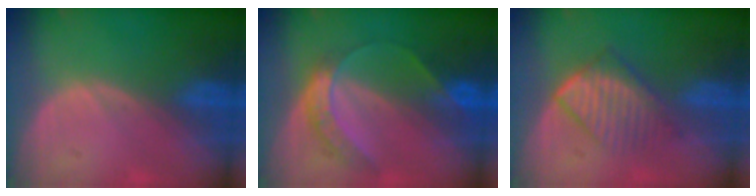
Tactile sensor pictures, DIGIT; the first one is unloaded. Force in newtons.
{"total": 6.8, "press": 5.6, "slide": 3.9}
{"total": 6.9, "press": 6.0, "slide": 3.5}